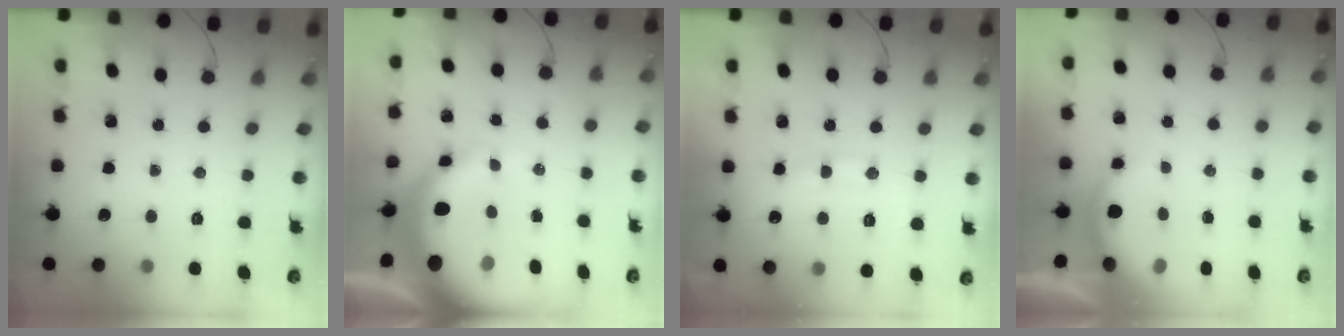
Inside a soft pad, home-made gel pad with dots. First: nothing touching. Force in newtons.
{"total": 13.5, "press": 13.2, "slide": 2.8}
{"total": 10.9, "press": 10.8, "slide": 0.9}
{"total": 5.2, "press": 5.2, "slide": 0.3}